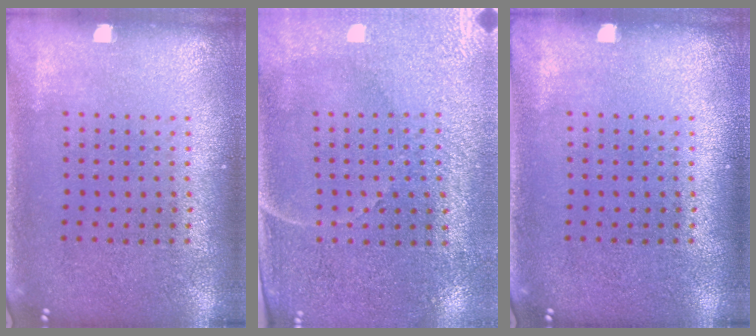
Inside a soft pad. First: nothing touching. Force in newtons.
{"total": 3.3, "press": 3.1, "slide": 1.1}
{"total": 0.0}